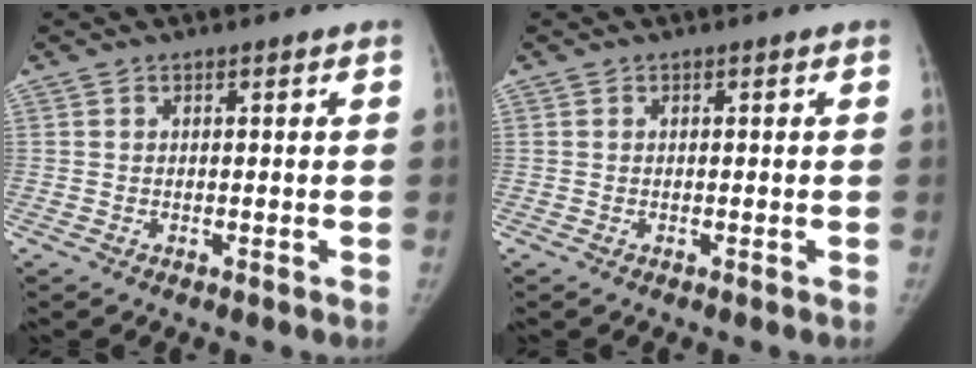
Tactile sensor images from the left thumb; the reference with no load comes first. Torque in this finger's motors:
{"motor_torque": [-0.19, 0.20, 0.43, -0.40, 0.00]}